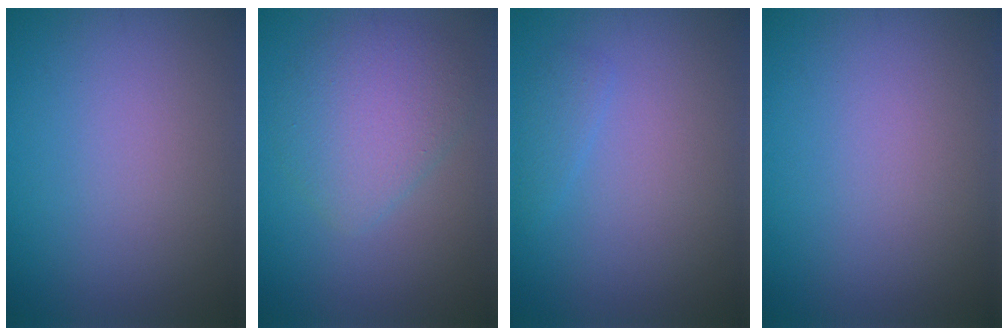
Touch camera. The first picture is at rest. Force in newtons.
{"total": 3.9, "press": 3.9, "slide": 0.2}
{"total": 1.0, "press": 1.0, "slide": 0.1}
{"total": 0.0}